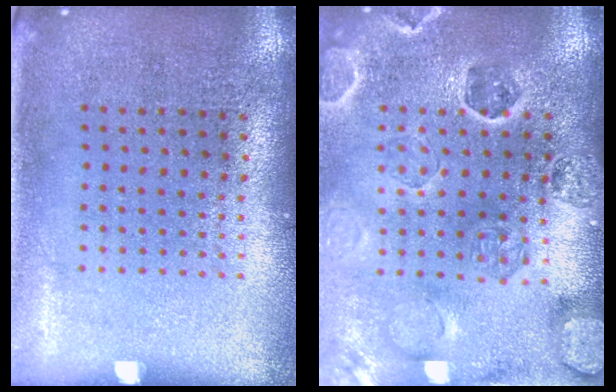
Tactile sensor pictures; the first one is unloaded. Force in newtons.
{"total": 2.7, "press": 2.7, "slide": 0.3}